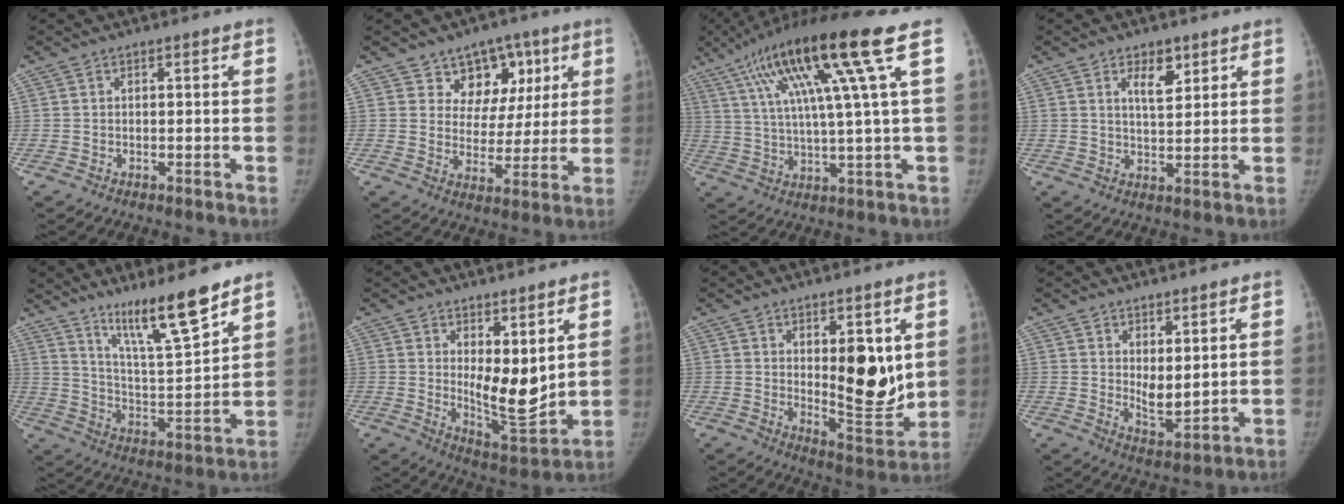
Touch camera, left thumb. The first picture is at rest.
{"total": 11.0, "force": [5.9, 8.3, 4.2], "torque": [-0.009, -0.021, 0.092]}
{"total": 18.6, "force": [8.2, 0.2, 16.7], "torque": [-0.290, -0.006, 0.141]}
{"total": 5.6, "force": [3.1, 2.7, 3.8], "torque": [-0.043, -0.022, 0.052]}
{"total": 14.9, "force": [11.0, 1.7, 9.9], "torque": [-0.151, -0.080, 0.196]}
{"total": 9.5, "force": [3.2, 3.7, 8.2], "torque": [-0.112, -0.046, 0.066]}
{"total": 15.1, "force": [3.4, 6.3, 13.3], "torque": [-0.147, -0.044, 0.065]}
{"total": 6.3, "force": [2.2, 2.7, 5.3], "torque": [-0.077, -0.032, 0.050]}